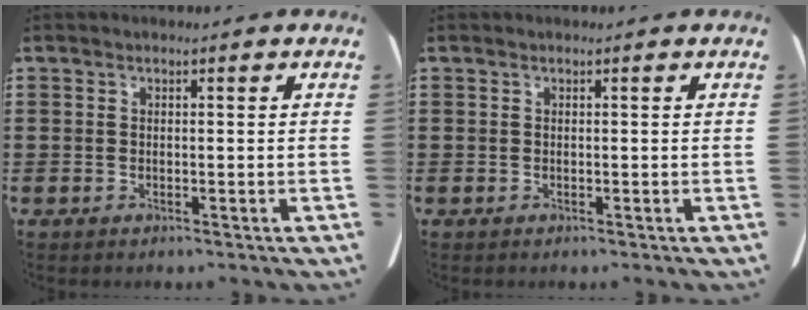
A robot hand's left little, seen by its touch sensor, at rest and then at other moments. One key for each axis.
{"total": 0.0}